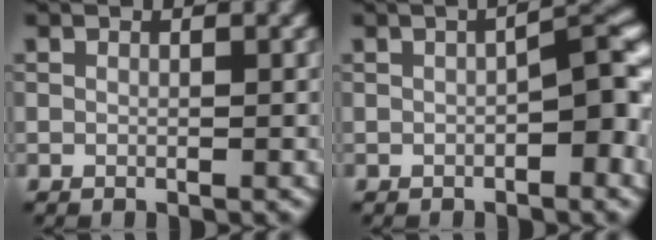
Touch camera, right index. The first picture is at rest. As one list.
[{"total": 3.7, "force": [-0.9, 1.1, 3.4], "torque": [-0.045, 0.016, -0.015]}]